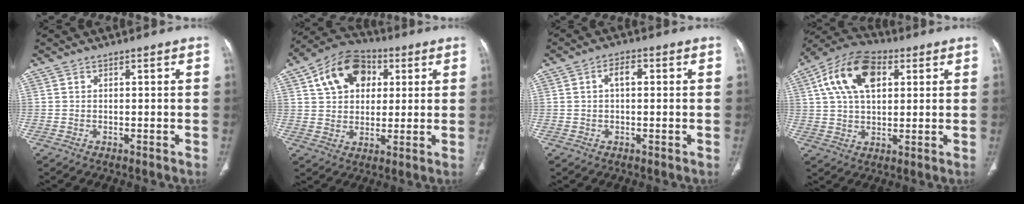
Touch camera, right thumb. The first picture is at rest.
{"total": 14.1, "force": [5.0, 10.0, 8.5], "torque": [-0.115, 0.005, 0.077]}
{"total": 3.3, "force": [0.6, 1.7, 2.8], "torque": [-0.050, 0.012, 0.009]}
{"total": 14.9, "force": [4.9, 8.8, 11.0], "torque": [-0.191, 0.011, 0.082]}